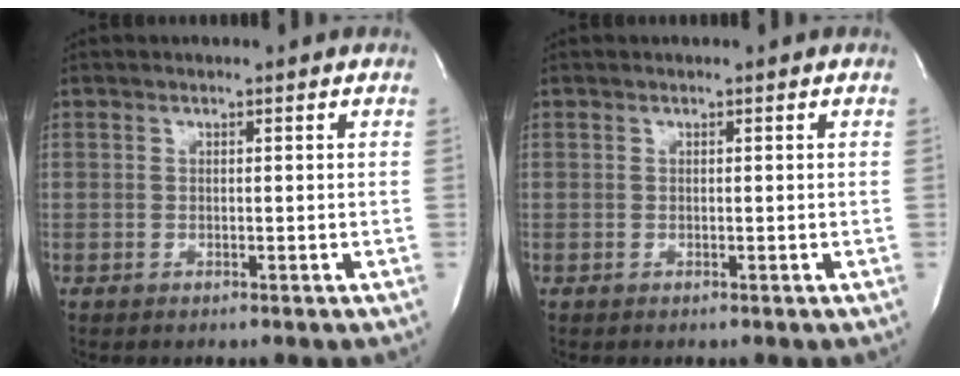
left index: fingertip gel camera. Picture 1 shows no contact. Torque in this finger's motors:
{"motor_torque": [-0.05, 0.04, 0.01, 0.00]}